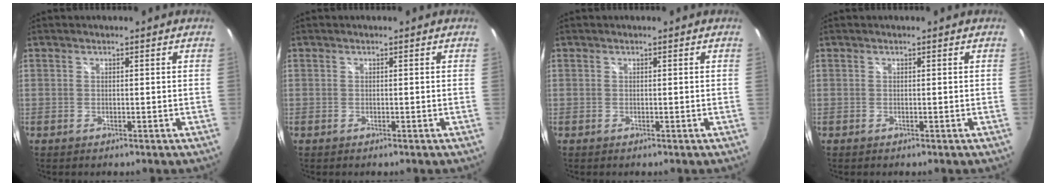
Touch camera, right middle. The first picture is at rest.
{"total": 0.0}
{"total": 0.0}
{"total": 0.0}